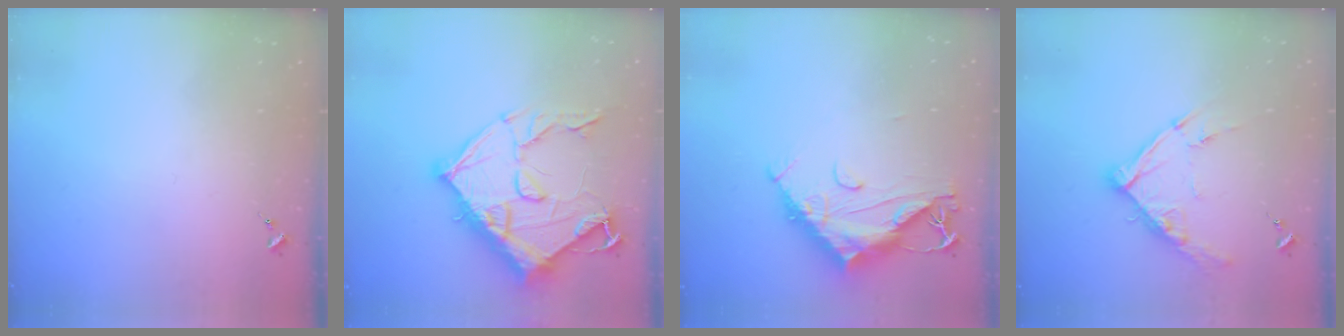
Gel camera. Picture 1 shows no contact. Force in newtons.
{"total": 22.3, "press": 22.2, "slide": 1.4}
{"total": 15.1, "press": 15.1, "slide": 1.2}
{"total": 12.4, "press": 12.3, "slide": 1.0}